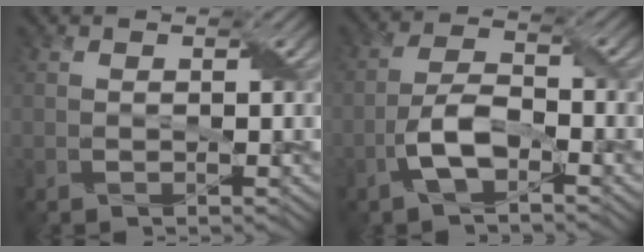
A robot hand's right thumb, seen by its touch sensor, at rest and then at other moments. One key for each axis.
{"total": 5.4, "fx": -2.7, "fy": 2.2, "fz": 4.2, "tx": -0.088, "ty": 0.010, "tz": -0.060}